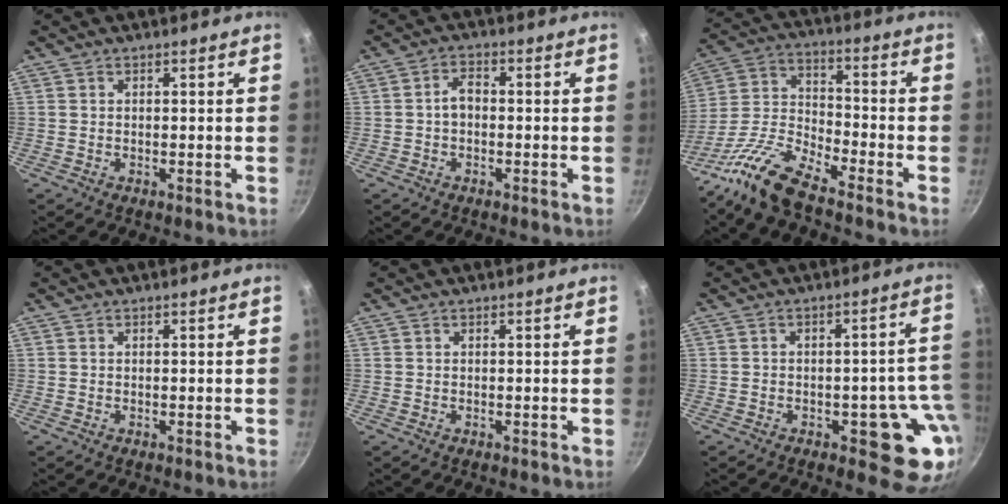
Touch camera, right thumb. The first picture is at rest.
{"total": 3.3, "force": [-0.5, 2.2, 2.4], "torque": [-0.035, 0.016, -0.013]}
{"total": 12.6, "force": [-9.9, 3.6, 7.0], "torque": [-0.144, 0.075, -0.216]}
{"total": 0.0}
{"total": 0.0}
{"total": 11.8, "force": [-4.0, 6.0, 9.4], "torque": [-0.039, 0.026, -0.047]}